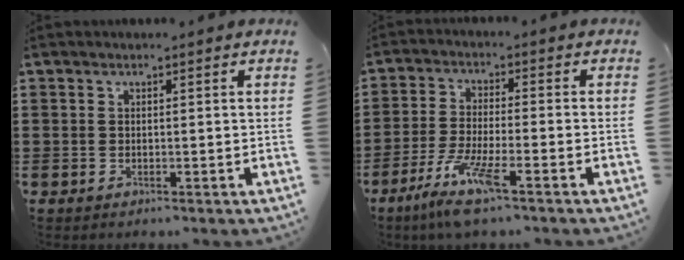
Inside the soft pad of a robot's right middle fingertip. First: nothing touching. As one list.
[{"total": 7.4, "force": [-4.8, 0.6, 5.6], "torque": [-0.121, -0.015, -0.093]}]